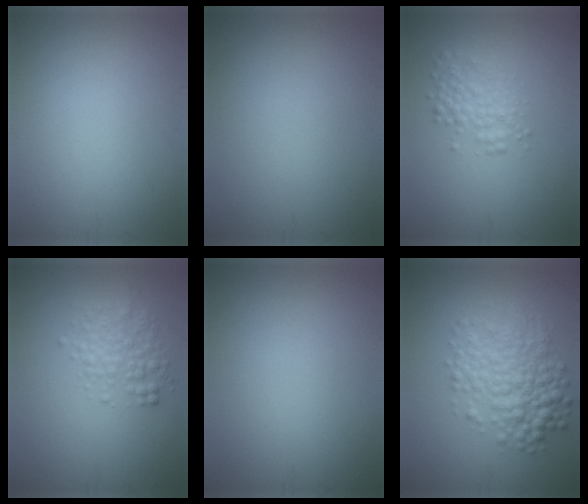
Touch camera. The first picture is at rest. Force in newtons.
{"total": 0.0}
{"total": 2.6, "press": 2.6, "slide": 0.1}
{"total": 3.0, "press": 3.0, "slide": 0.1}
{"total": 0.0}
{"total": 5.5, "press": 5.5, "slide": 0.1}